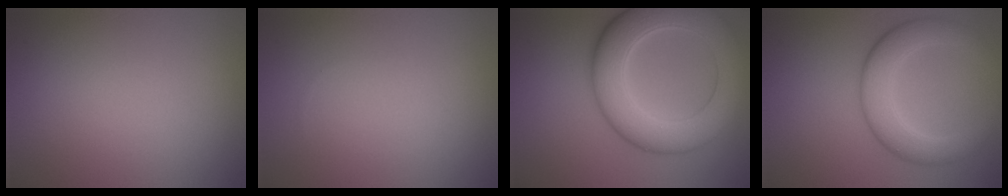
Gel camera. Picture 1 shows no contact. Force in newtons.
{"total": 0.0}
{"total": 9.4, "press": 9.4, "slide": 0.5}
{"total": 5.3, "press": 5.3, "slide": 0.1}